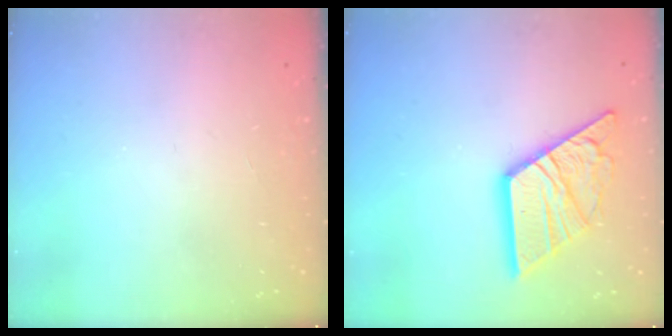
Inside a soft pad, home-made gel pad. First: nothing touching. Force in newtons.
{"total": 17.2, "press": 17.1, "slide": 1.8}